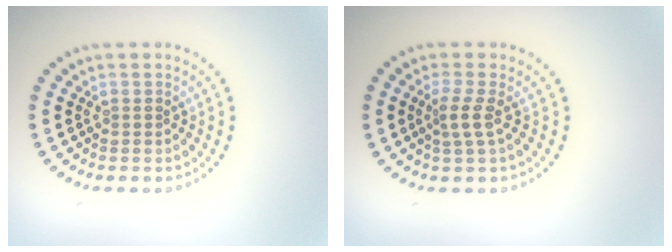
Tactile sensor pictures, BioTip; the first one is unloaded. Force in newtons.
{"total": 1.8, "press": 1.3, "slide": 1.2}